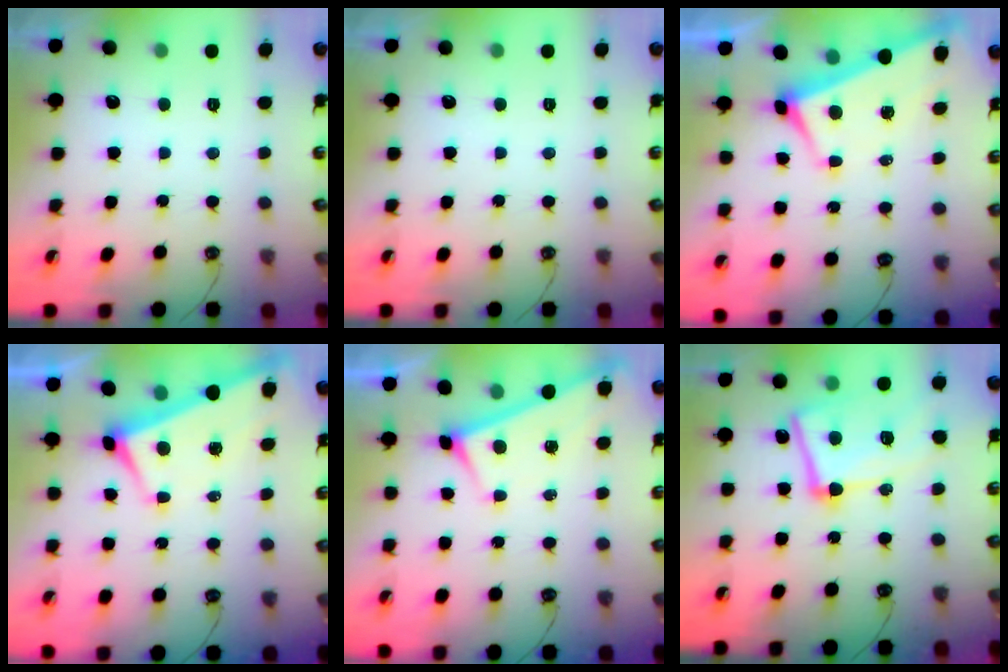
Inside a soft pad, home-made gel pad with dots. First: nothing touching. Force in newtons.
{"total": 0.0}
{"total": 3.0, "press": 2.9, "slide": 0.9}
{"total": 3.0, "press": 2.9, "slide": 0.9}
{"total": 2.9, "press": 2.9, "slide": 0.3}
{"total": 14.9, "press": 14.7, "slide": 2.3}